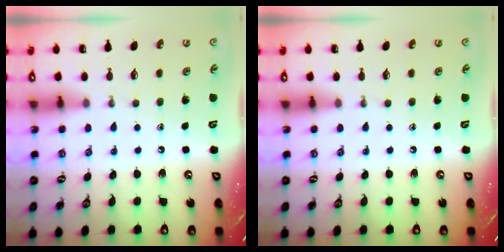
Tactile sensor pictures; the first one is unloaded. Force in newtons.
{"total": 0.0}